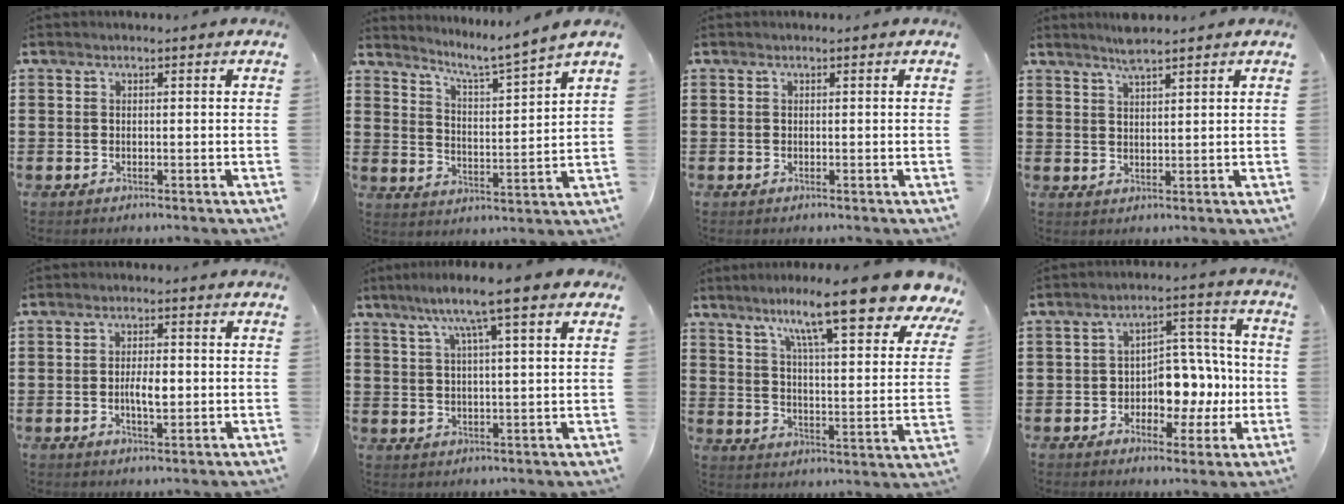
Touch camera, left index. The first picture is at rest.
{"total": 4.6, "force": [4.0, -1.1, 1.8], "torque": [-0.058, -0.039, 0.058]}
{"total": 0.0}
{"total": 3.2, "force": [2.8, 0.1, 1.5], "torque": [-0.036, 0.000, 0.050]}
{"total": 3.7, "force": [-0.3, 1.4, 3.4], "torque": [-0.063, 0.003, -0.007]}
{"total": 8.1, "force": [5.1, 0.5, 6.2], "torque": [-0.138, -0.003, 0.085]}
{"total": 13.6, "force": [10.0, 0.9, 9.3], "torque": [-0.174, -0.056, 0.157]}
{"total": 7.1, "force": [-1.1, 5.6, 4.2], "torque": [-0.073, 0.008, -0.022]}